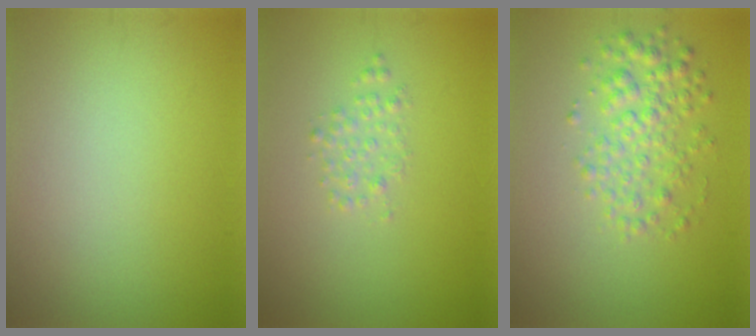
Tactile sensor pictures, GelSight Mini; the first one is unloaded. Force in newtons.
{"total": 1.4, "press": 1.4, "slide": 0.0}
{"total": 3.4, "press": 3.4, "slide": 0.0}